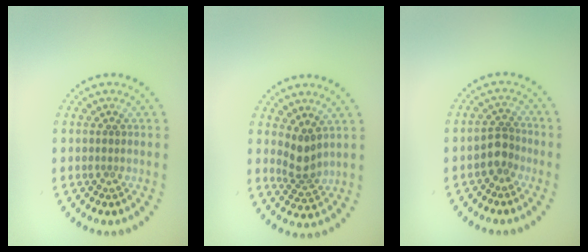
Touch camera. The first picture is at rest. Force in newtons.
{"total": 2.4, "press": 1.8, "slide": 1.6}
{"total": 2.1, "press": 1.7, "slide": 1.1}